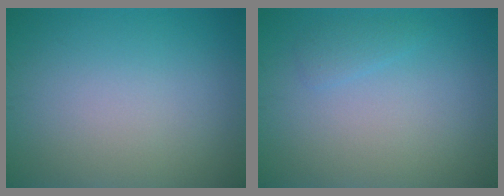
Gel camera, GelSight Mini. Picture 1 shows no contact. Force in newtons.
{"total": 1.0, "press": 1.0, "slide": 0.1}